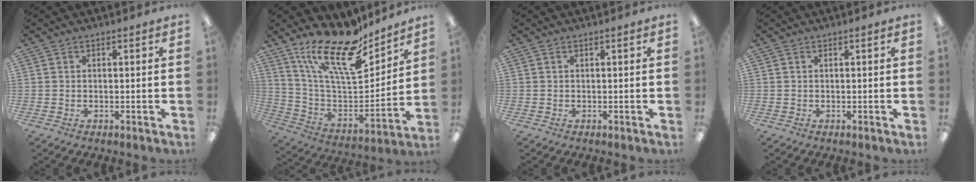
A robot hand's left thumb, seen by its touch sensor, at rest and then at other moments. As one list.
[{"total": 21.9, "force": [16.2, 7.3, 12.9], "torque": [-0.242, -0.112, 0.282]}, {"total": 0.0}, {"total": 0.0}]